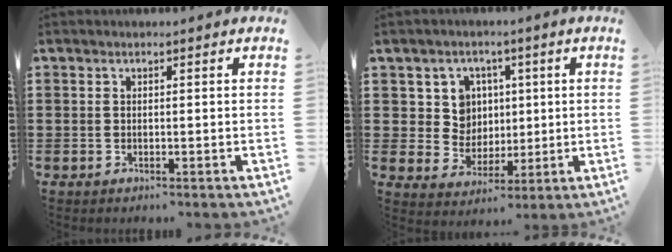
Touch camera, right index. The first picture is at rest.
{"total": 6.9, "force": [1.8, 6.2, 2.3], "torque": [-0.060, 0.011, 0.031]}